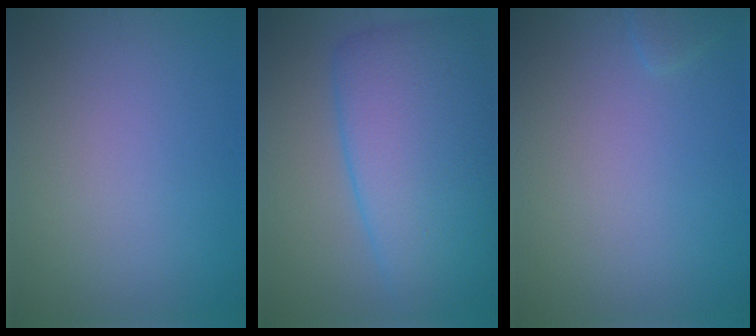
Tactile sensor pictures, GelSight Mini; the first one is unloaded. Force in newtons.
{"total": 9.0, "press": 9.0, "slide": 0.4}
{"total": 0.7, "press": 0.7, "slide": 0.1}